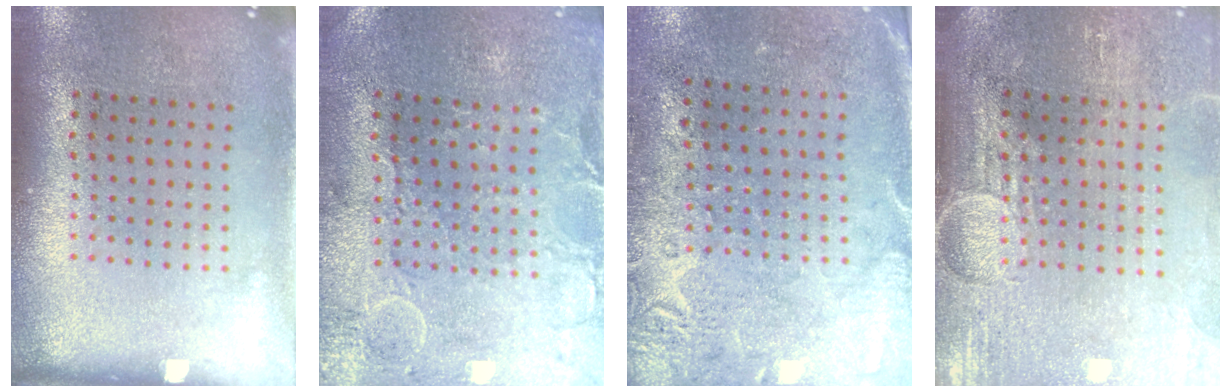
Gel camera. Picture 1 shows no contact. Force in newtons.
{"total": 0.6, "press": 0.3, "slide": 0.5}
{"total": 2.7, "press": 2.3, "slide": 1.5}
{"total": 3.8, "press": 3.6, "slide": 1.4}